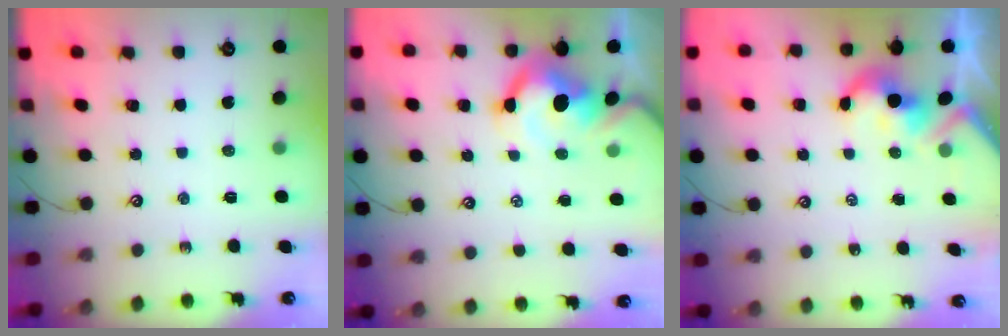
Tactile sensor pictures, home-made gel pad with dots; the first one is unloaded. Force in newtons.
{"total": 8.6, "press": 8.5, "slide": 1.6}
{"total": 3.8, "press": 3.8, "slide": 0.7}